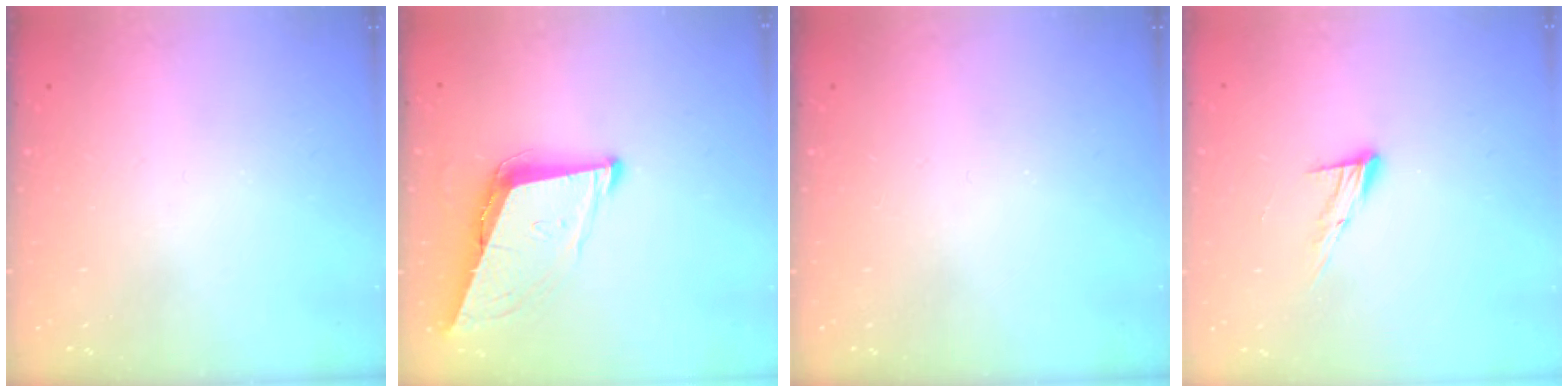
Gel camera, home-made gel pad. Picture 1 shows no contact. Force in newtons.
{"total": 9.1, "press": 8.7, "slide": 2.6}
{"total": 0.0}
{"total": 8.2, "press": 8.2, "slide": 0.9}